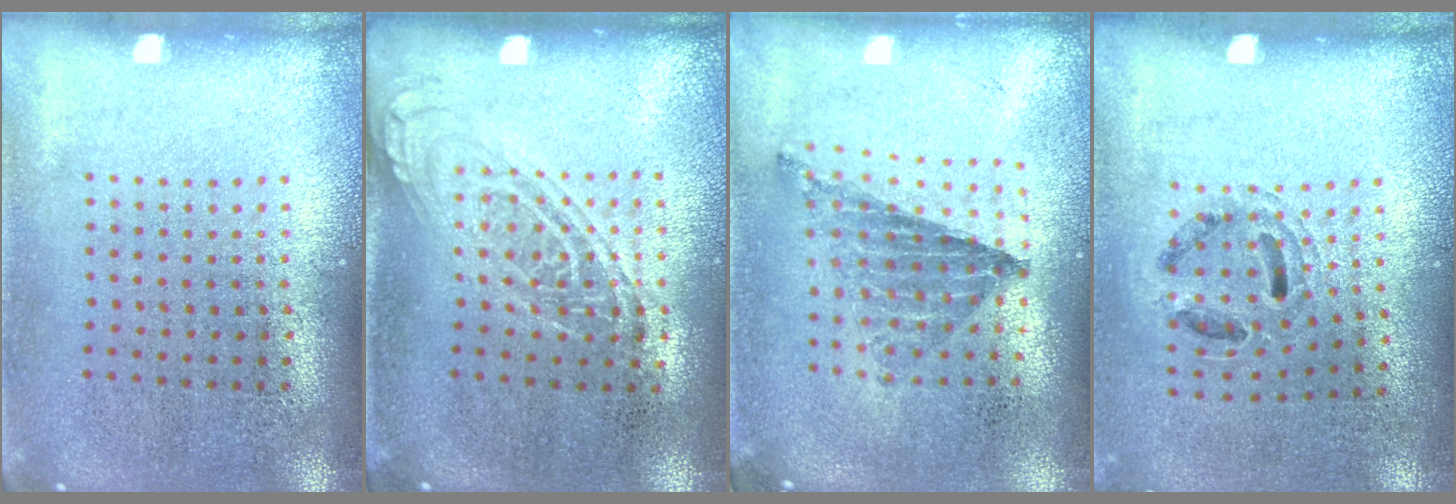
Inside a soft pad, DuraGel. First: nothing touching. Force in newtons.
{"total": 1.4, "press": 1.2, "slide": 0.8}
{"total": 0.5, "press": 0.5, "slide": 0.1}
{"total": 0.8, "press": 0.8, "slide": 0.3}